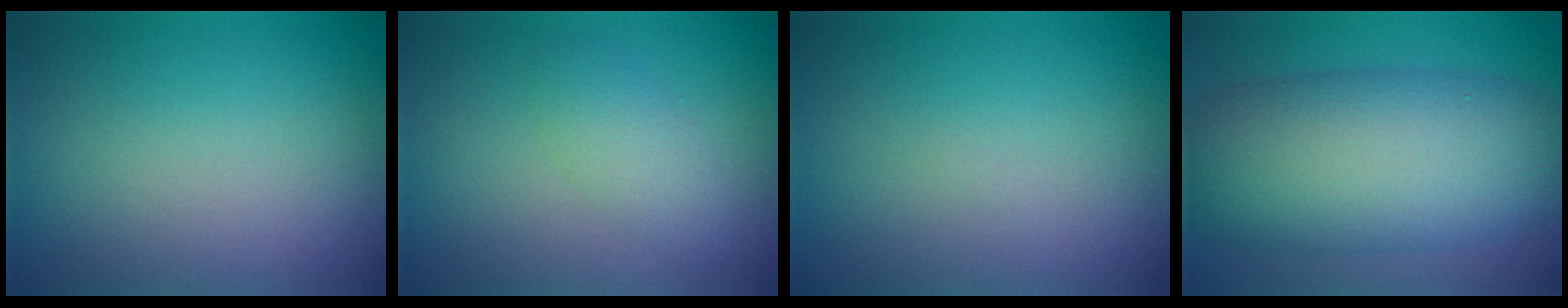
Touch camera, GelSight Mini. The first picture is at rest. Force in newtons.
{"total": 2.3, "press": 2.3, "slide": 0.0}
{"total": 0.0}
{"total": 11.3, "press": 11.3, "slide": 0.3}